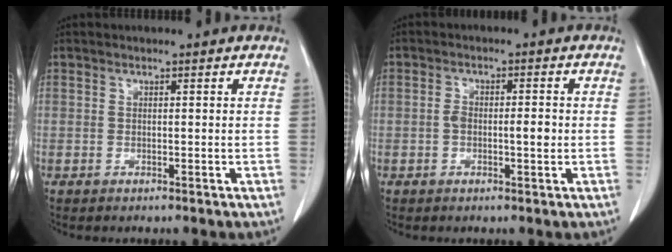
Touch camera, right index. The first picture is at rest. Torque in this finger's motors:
{"motor_torque": [0.62, -0.33, 0.37, 0.07]}